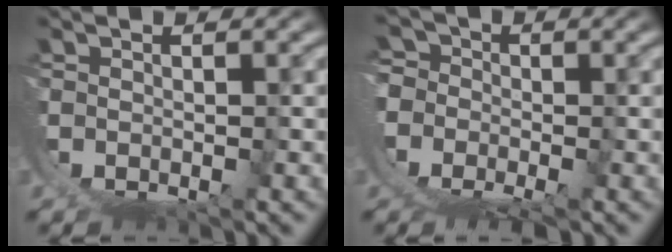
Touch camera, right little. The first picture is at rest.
{"total": 9.9, "force": [-2.3, 8.5, 4.6], "torque": [-0.100, -0.038, -0.039]}